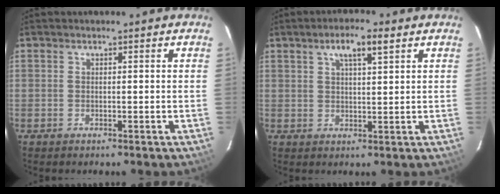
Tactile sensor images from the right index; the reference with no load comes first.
{"total": 5.3, "force": [3.0, 1.3, 4.2], "torque": [-0.074, 0.009, 0.051]}